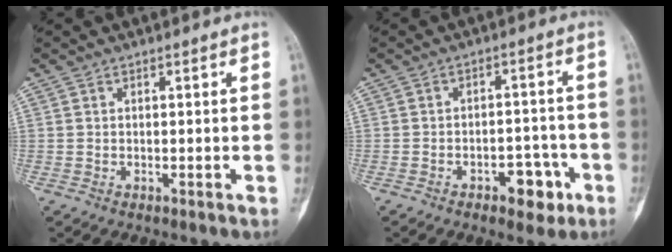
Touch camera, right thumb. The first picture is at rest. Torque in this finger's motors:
{"motor_torque": [0.05, 0.11, 0.38, -0.27, 0.01]}